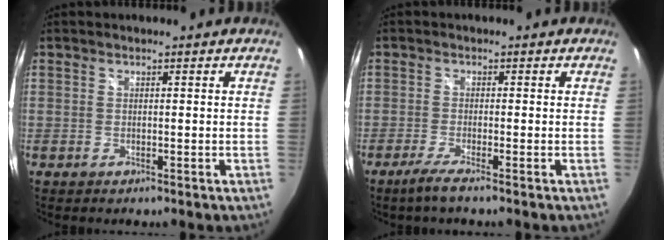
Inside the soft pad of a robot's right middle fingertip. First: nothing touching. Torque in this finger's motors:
{"motor_torque": [0.41, -0.42, 0.02, 0.01]}